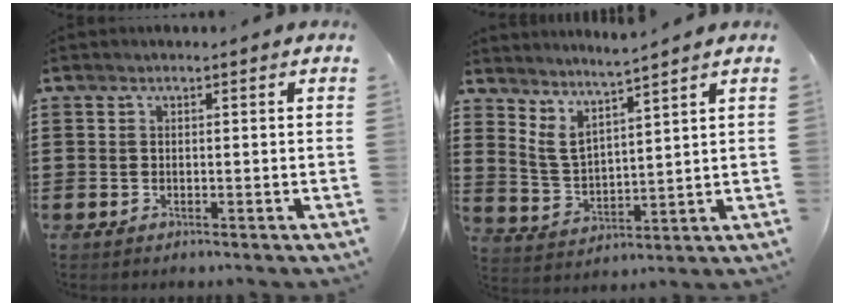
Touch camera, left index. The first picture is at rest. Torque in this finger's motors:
{"motor_torque": [1.25, -0.88, 0.32, 0.03]}